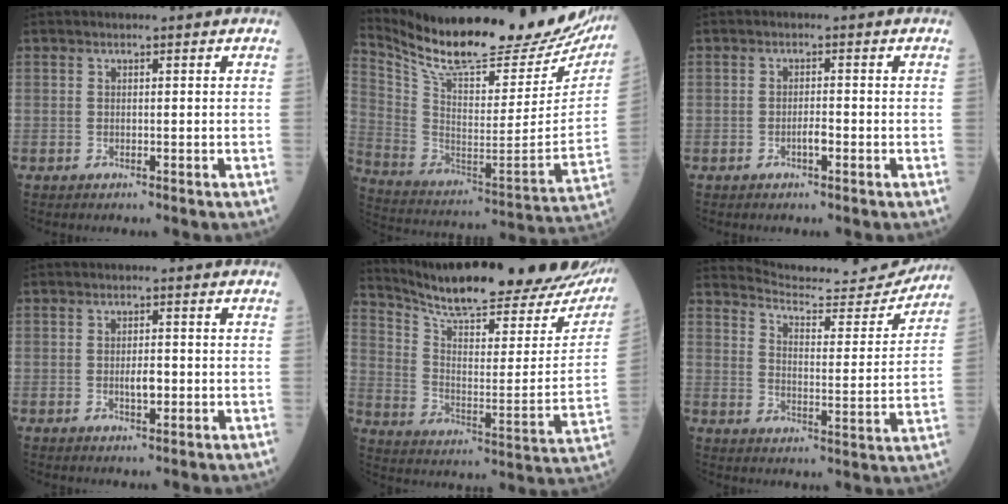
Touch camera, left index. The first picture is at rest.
{"total": 29.2, "force": [25.5, 6.3, 12.7], "torque": [-0.228, -0.076, 0.363]}
{"total": 1.6, "force": [-0.9, 0.2, 1.2], "torque": [-0.020, -0.001, -0.018]}
{"total": 2.4, "force": [-0.7, 0.8, 2.1], "torque": [-0.037, -0.002, -0.011]}
{"total": 28.6, "force": [25.6, 4.7, 11.8], "torque": [-0.185, -0.088, 0.339]}
{"total": 14.7, "force": [14.6, 1.1, 1.5], "torque": [-0.020, -0.047, 0.190]}